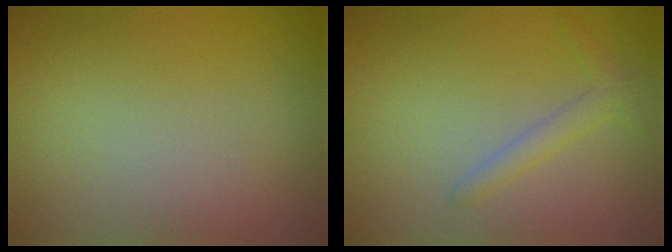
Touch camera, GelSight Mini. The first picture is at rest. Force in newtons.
{"total": 1.5, "press": 1.5, "slide": 0.1}